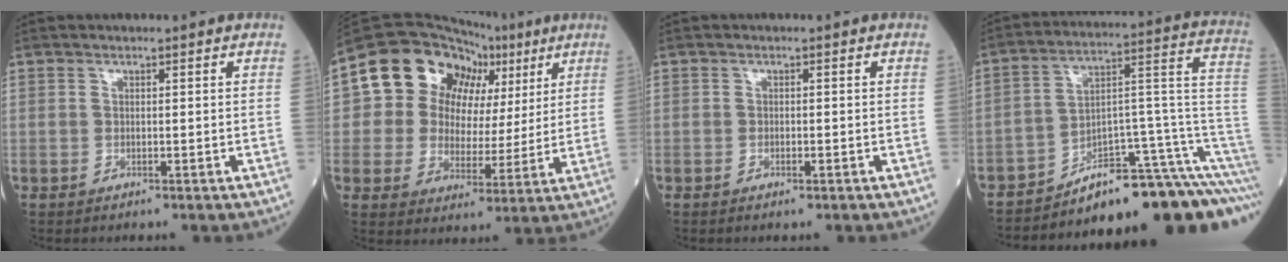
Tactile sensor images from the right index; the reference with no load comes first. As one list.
[{"total": 15.5, "force": [7.2, 11.7, 7.1], "torque": [-0.089, 0.055, 0.111]}, {"total": 0.7, "force": [-0.4, 0.2, 0.6], "torque": [-0.011, 0.000, -0.003]}, {"total": 15.6, "force": [-11.5, 2.3, 10.3], "torque": [-0.073, 0.086, -0.164]}]